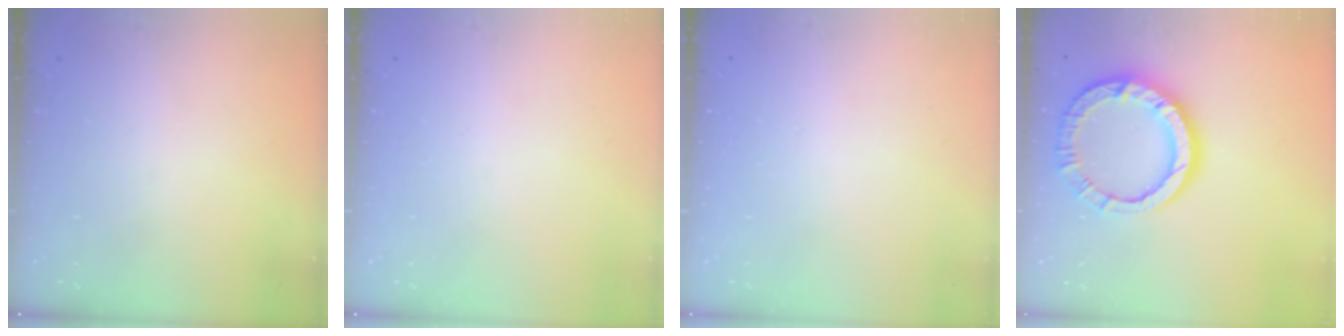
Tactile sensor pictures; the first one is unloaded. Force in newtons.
{"total": 0.0}
{"total": 2.6, "press": 2.6, "slide": 0.2}
{"total": 15.0, "press": 14.9, "slide": 1.9}